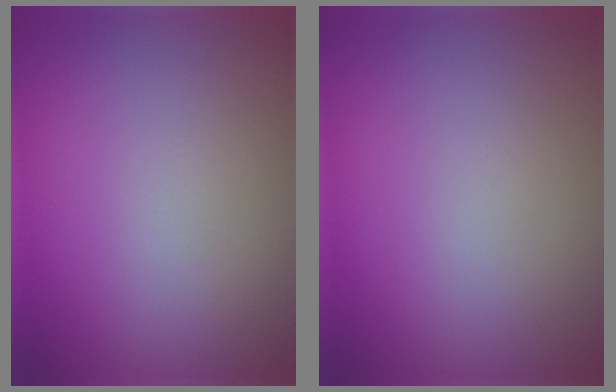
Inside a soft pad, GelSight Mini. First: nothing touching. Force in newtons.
{"total": 0.0}